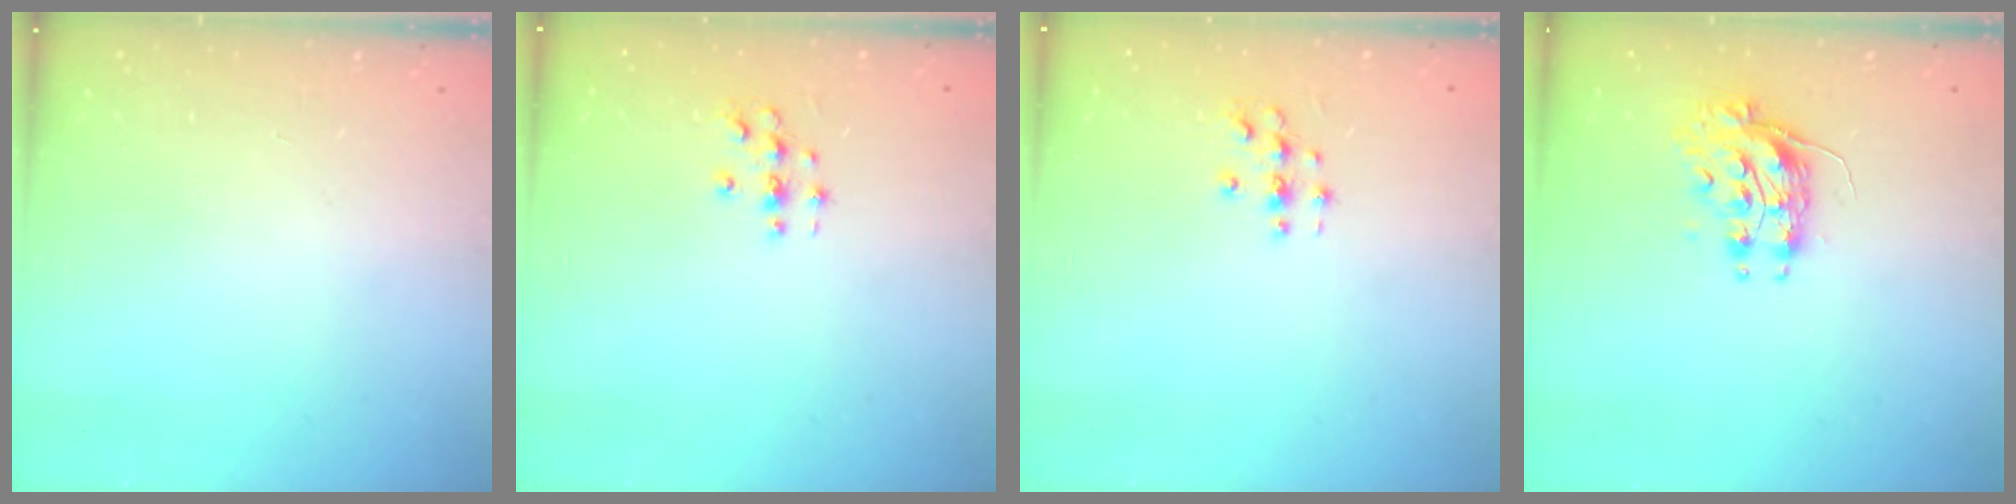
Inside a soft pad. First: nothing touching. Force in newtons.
{"total": 2.8, "press": 2.8, "slide": 0.3}
{"total": 2.8, "press": 2.8, "slide": 0.3}
{"total": 8.3, "press": 8.3, "slide": 0.2}